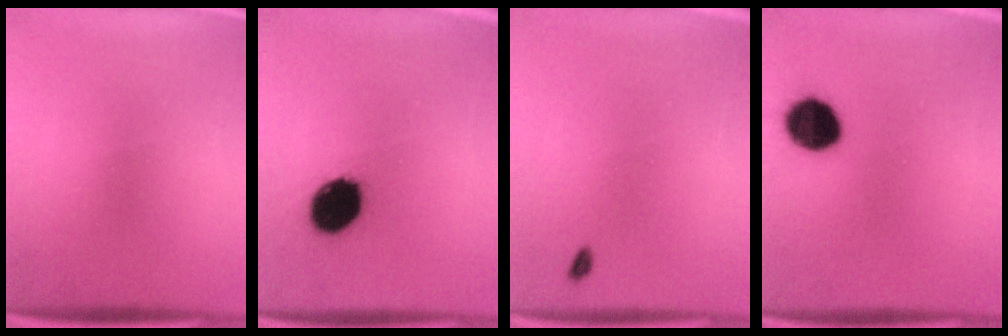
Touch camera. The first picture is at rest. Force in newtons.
{"total": 12.9}
{"total": 1.1}
{"total": 10.5}